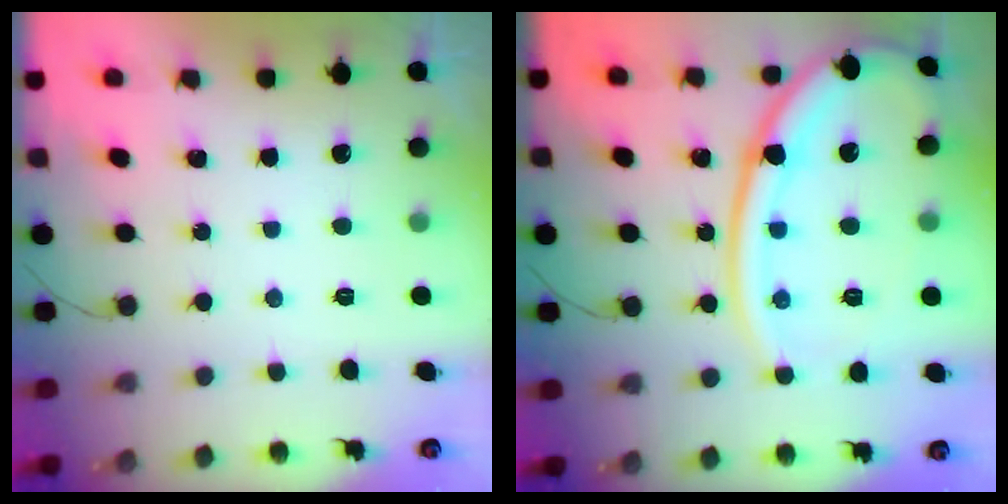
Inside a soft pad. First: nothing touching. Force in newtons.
{"total": 19.2, "press": 19.0, "slide": 2.2}